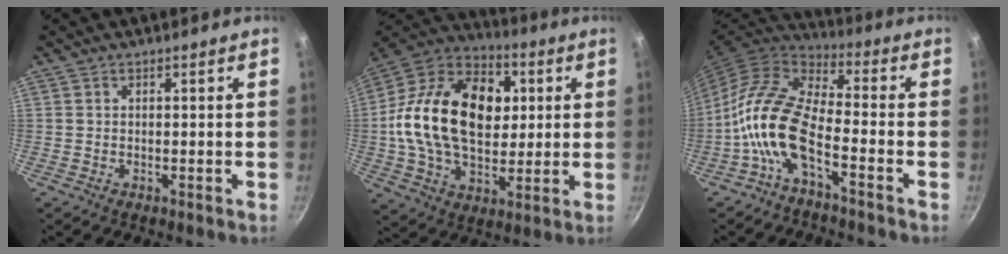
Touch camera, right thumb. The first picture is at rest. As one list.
[{"total": 26.2, "force": [3.2, 17.6, 19.1], "torque": [-0.304, 0.021, 0.044]}, {"total": 13.2, "force": [-5.2, 5.6, 10.8], "torque": [-0.209, 0.050, -0.117]}]